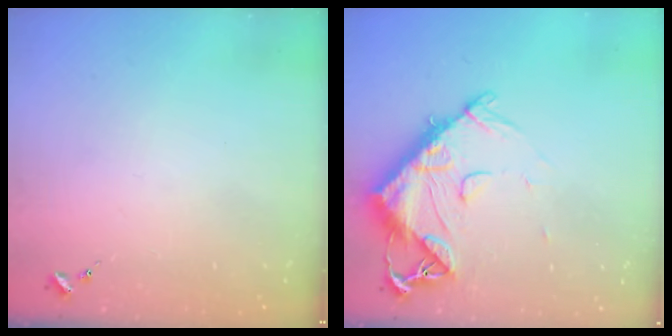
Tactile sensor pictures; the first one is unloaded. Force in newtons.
{"total": 13.6, "press": 13.5, "slide": 1.4}